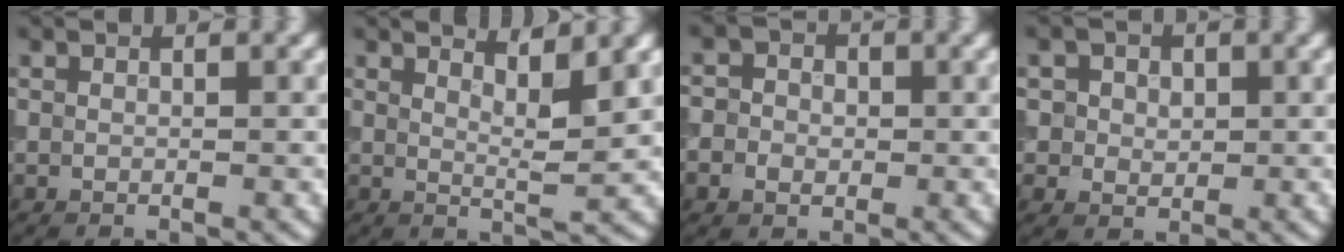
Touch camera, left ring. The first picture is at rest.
{"total": 3.6, "force": [2.3, 0.5, 2.6], "torque": [-0.031, -0.003, 0.034]}
{"total": 4.2, "force": [0.0, 3.8, 1.9], "torque": [-0.007, 0.022, -0.031]}
{"total": 3.4, "force": [1.2, 2.9, 1.4], "torque": [-0.025, 0.002, 0.010]}